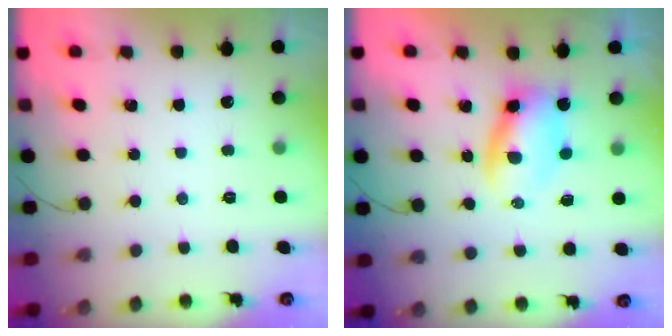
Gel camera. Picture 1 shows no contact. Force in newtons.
{"total": 4.4, "press": 4.3, "slide": 1.0}